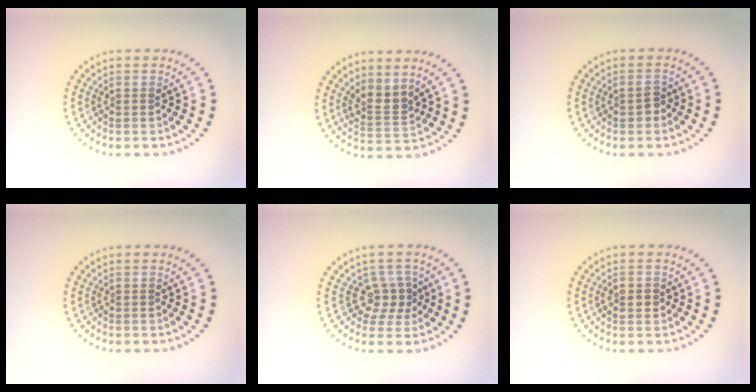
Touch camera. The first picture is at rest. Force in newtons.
{"total": 2.5, "press": 1.9, "slide": 1.6}
{"total": 1.3, "press": 1.3, "slide": 0.1}
{"total": 0.0}
{"total": 2.4, "press": 1.9, "slide": 1.6}
{"total": 1.8, "press": 1.8, "slide": 0.1}